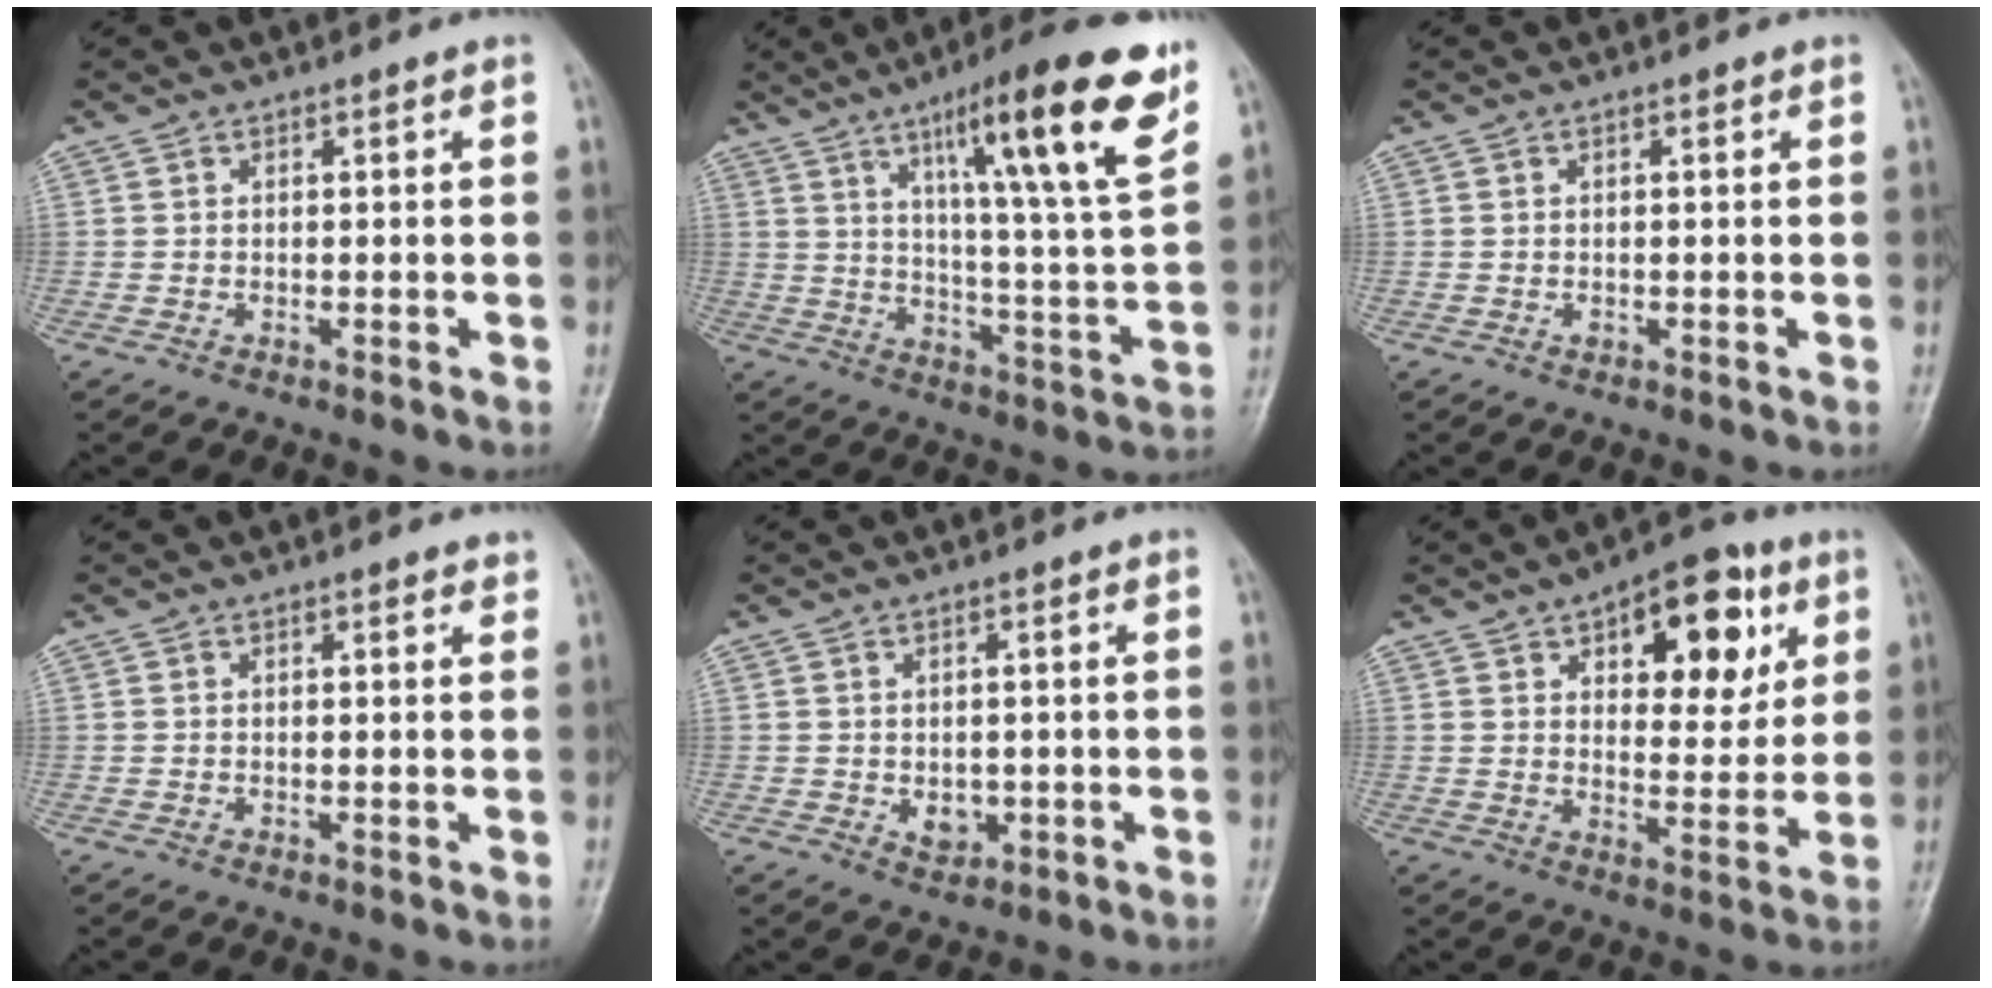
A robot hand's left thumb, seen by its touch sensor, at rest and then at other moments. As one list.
[{"total": 21.1, "force": [11.5, 2.7, 17.5], "torque": [-0.239, -0.047, 0.175]}, {"total": 0.7, "force": [0.0, 0.5, 0.4], "torque": [-0.002, 0.000, 0.001]}, {"total": 1.6, "force": [1.3, 0.5, 0.9], "torque": [-0.007, -0.002, 0.013]}, {"total": 3.2, "force": [-0.4, 2.4, 2.1], "torque": [-0.018, -0.002, 0.003]}, {"total": 15.5, "force": [6.7, 7.9, 11.5], "torque": [-0.106, -0.019, 0.094]}]